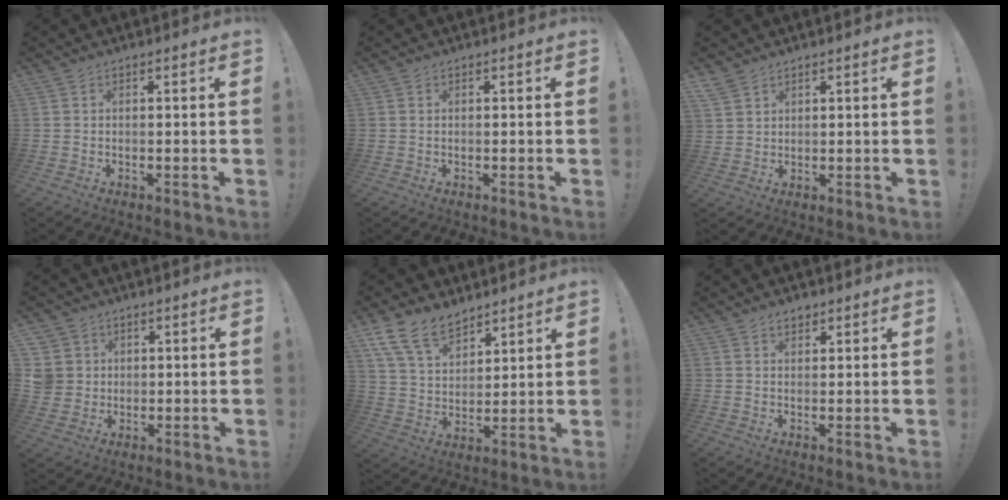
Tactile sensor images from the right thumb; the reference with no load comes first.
{"total": 0.0}
{"total": 3.8, "force": [3.2, 1.9, 1.0], "torque": [-0.013, -0.018, 0.061]}
{"total": 6.4, "force": [1.5, 6.0, 1.4], "torque": [-0.034, -0.008, 0.030]}
{"total": 13.1, "force": [9.5, 6.9, 5.8], "torque": [-0.119, -0.049, 0.182]}
{"total": 2.4, "force": [1.8, 1.4, 0.7], "torque": [-0.003, -0.008, 0.032]}